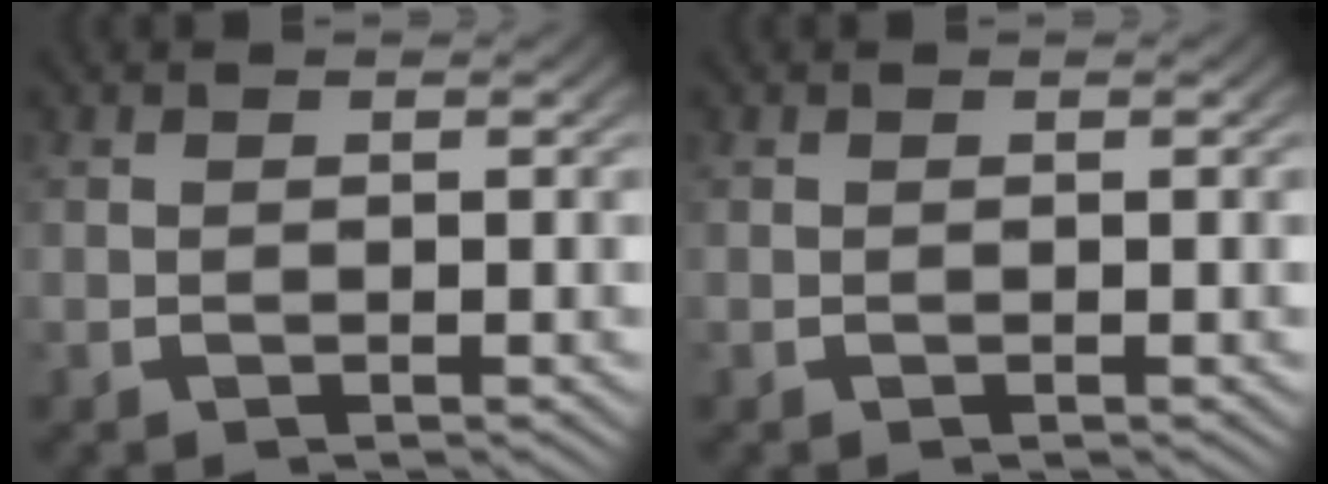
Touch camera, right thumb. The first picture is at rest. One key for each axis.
{"total": 0.0}